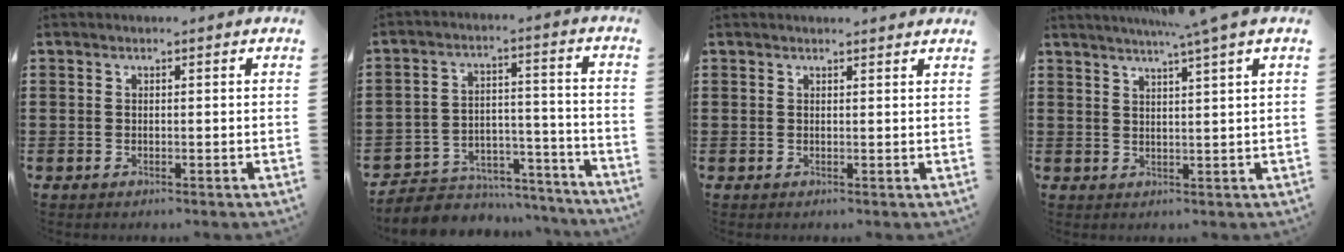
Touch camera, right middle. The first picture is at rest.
{"total": 5.4, "force": [-5.0, 1.9, 0.3], "torque": [-0.007, 0.016, -0.102]}
{"total": 1.0, "force": [1.0, -0.1, 0.1], "torque": [0.005, -0.005, 0.018]}
{"total": 4.2, "force": [3.1, -1.1, 2.5], "torque": [-0.046, -0.004, 0.052]}